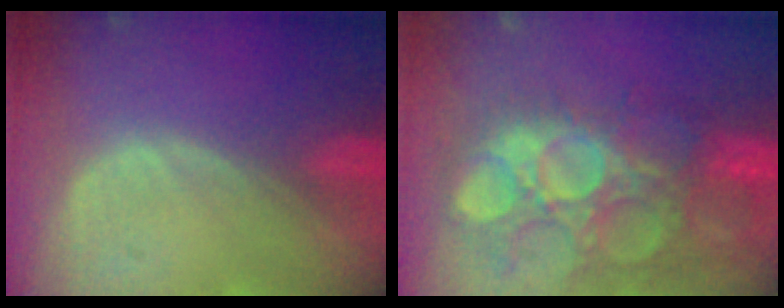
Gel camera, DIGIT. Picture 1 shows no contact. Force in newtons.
{"total": 13.5, "press": 12.4, "slide": 5.4}